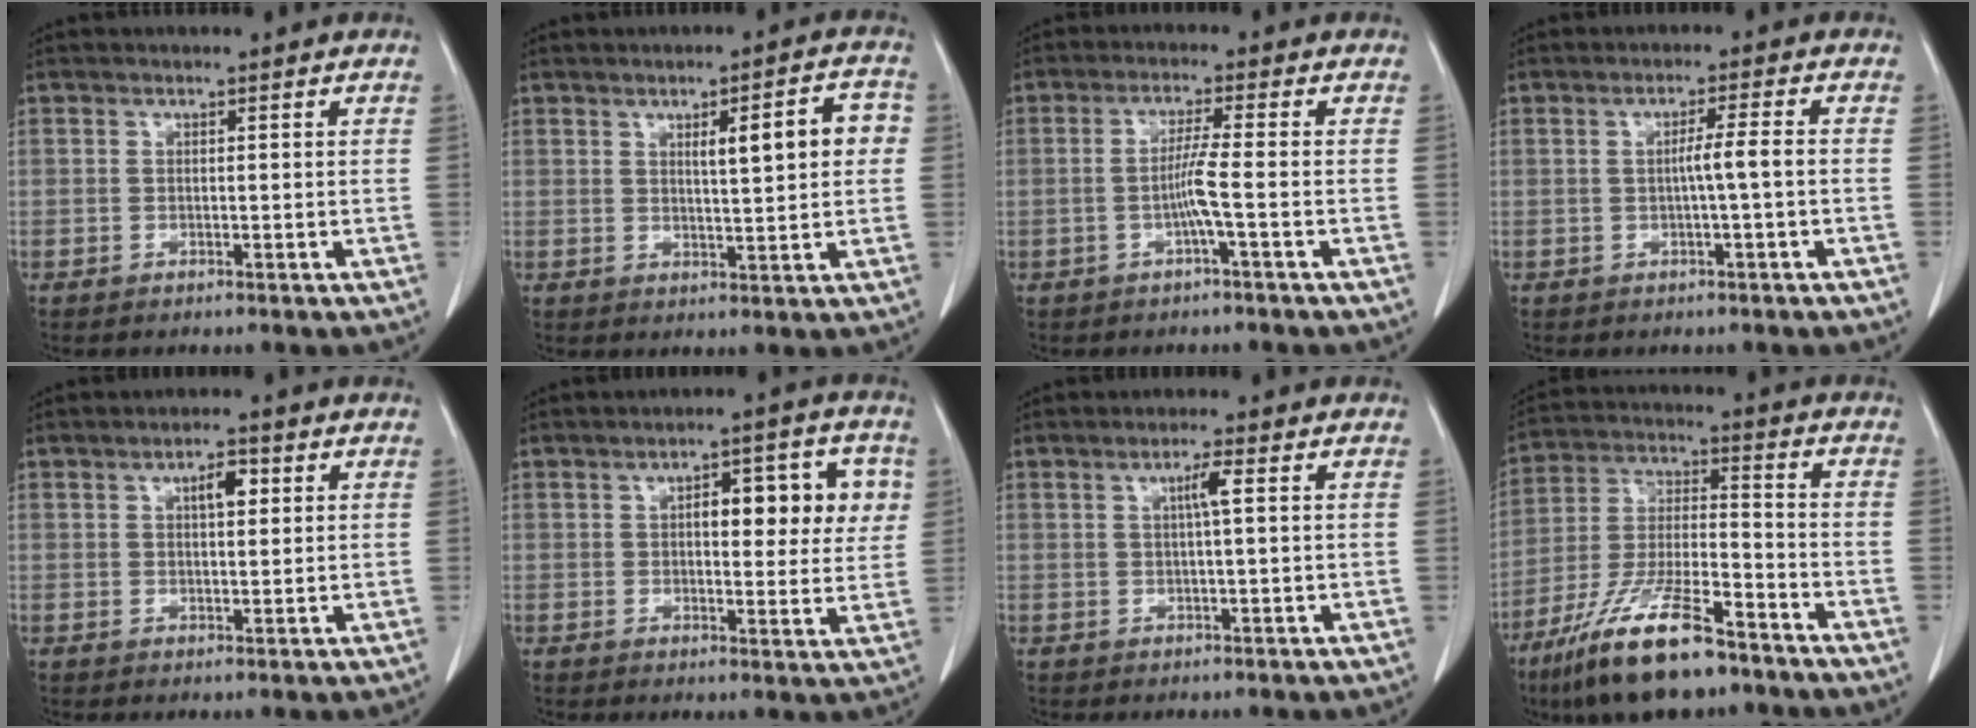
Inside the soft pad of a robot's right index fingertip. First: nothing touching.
{"total": 7.5, "force": [1.6, 1.5, 7.1], "torque": [-0.099, 0.018, 0.023]}
{"total": 4.0, "force": [-1.2, -0.8, 3.7], "torque": [-0.077, 0.001, -0.024]}
{"total": 3.1, "force": [-0.5, -0.4, 3.0], "torque": [-0.050, 0.004, -0.008]}
{"total": 3.5, "force": [1.2, 1.4, 3.0], "torque": [-0.048, 0.005, 0.018]}
{"total": 10.2, "force": [2.5, 3.9, 9.1], "torque": [-0.110, 0.024, 0.030]}
{"total": 2.7, "force": [0.6, -0.1, 2.6], "torque": [-0.047, 0.002, 0.009]}
{"total": 16.2, "force": [-11.2, 3.5, 11.2], "torque": [-0.233, -0.021, -0.207]}